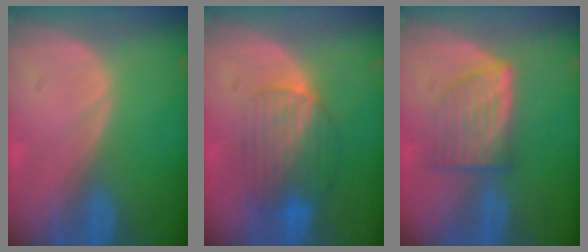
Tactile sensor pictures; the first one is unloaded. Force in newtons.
{"total": 7.4, "press": 7.2, "slide": 1.7}
{"total": 6.0, "press": 5.8, "slide": 1.7}